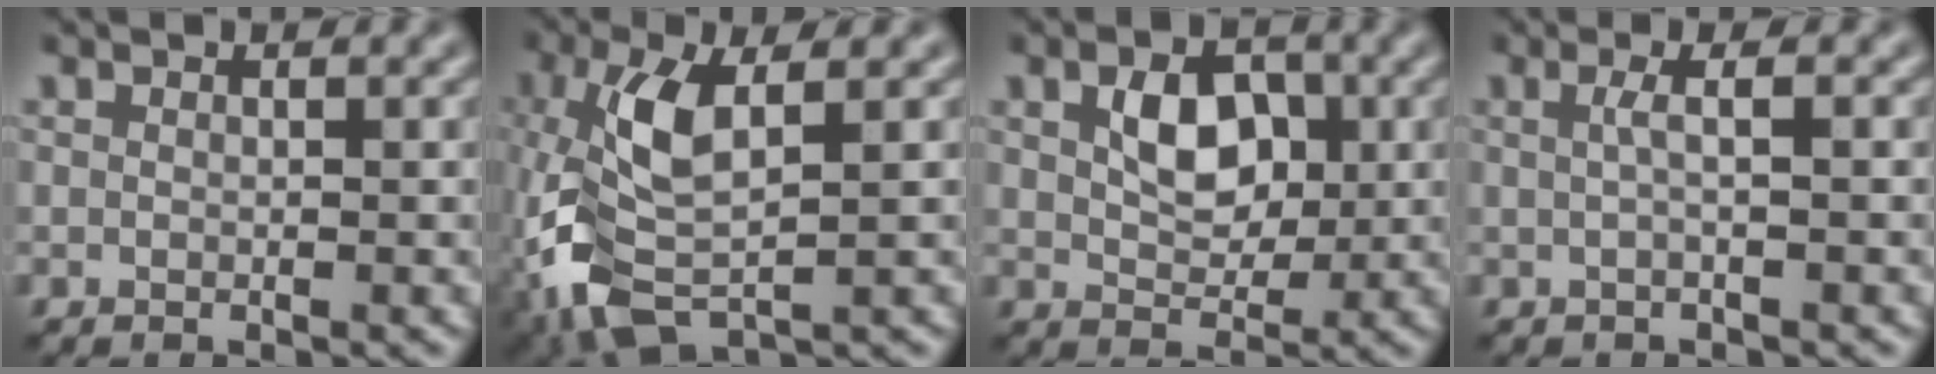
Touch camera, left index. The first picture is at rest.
{"total": 7.1, "force": [-1.4, 3.0, 6.2], "torque": [-0.157, 0.003, -0.032]}
{"total": 4.1, "force": [0.7, 2.8, 2.9], "torque": [-0.059, -0.002, 0.011]}
{"total": 1.7, "force": [0.0, 0.4, 1.7], "torque": [-0.037, 0.001, -0.005]}